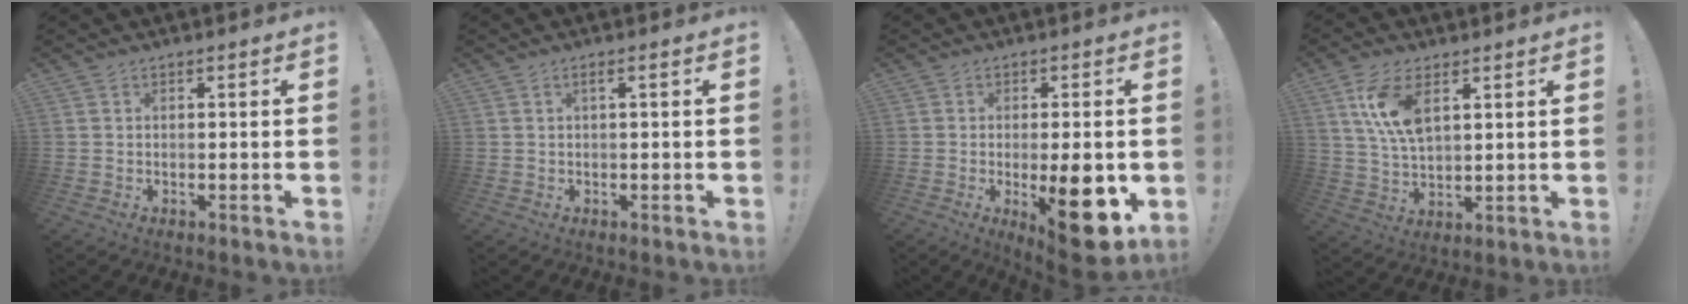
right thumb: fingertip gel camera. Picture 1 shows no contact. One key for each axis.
{"total": 1.5, "fx": 0.0, "fy": -0.1, "fz": 1.5, "tx": -0.030, "ty": 0.002, "tz": -0.002}
{"total": 15.6, "fx": -3.0, "fy": 4.6, "fz": 14.6, "tx": -0.180, "ty": -0.006, "tz": -0.029}
{"total": 10.7, "fx": 4.9, "fy": 5.1, "fz": 8.1, "tx": -0.168, "ty": -0.008, "tz": 0.089}